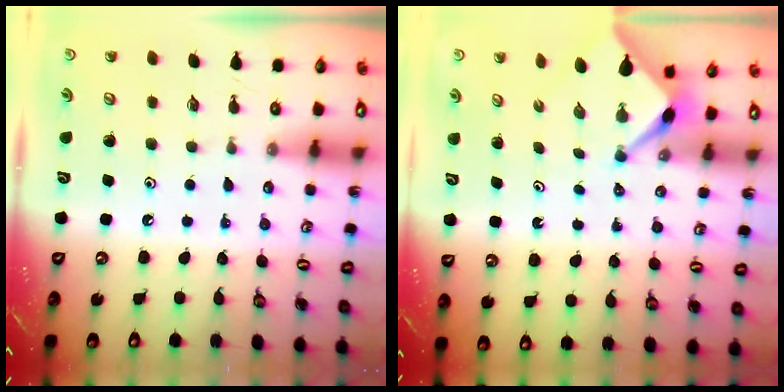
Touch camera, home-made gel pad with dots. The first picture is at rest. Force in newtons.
{"total": 2.6, "press": 2.5, "slide": 0.3}